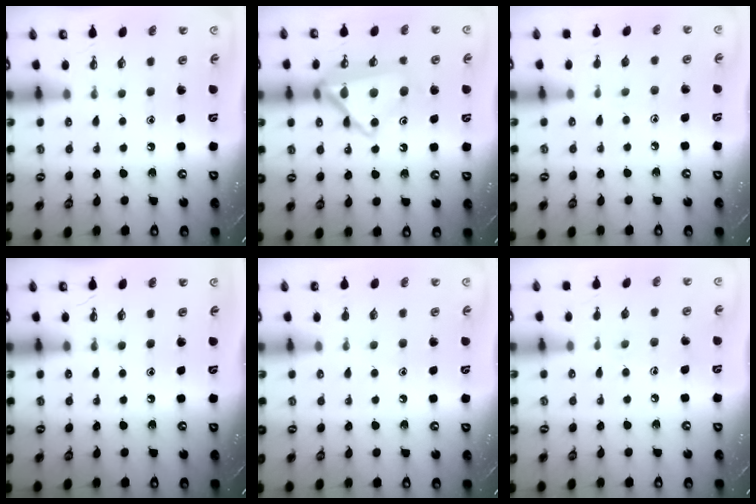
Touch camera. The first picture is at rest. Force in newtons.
{"total": 17.0, "press": 17.0, "slide": 0.5}
{"total": 3.1, "press": 3.1, "slide": 0.3}
{"total": 0.0}
{"total": 2.9, "press": 2.9, "slide": 0.4}
{"total": 6.2, "press": 6.2, "slide": 0.6}